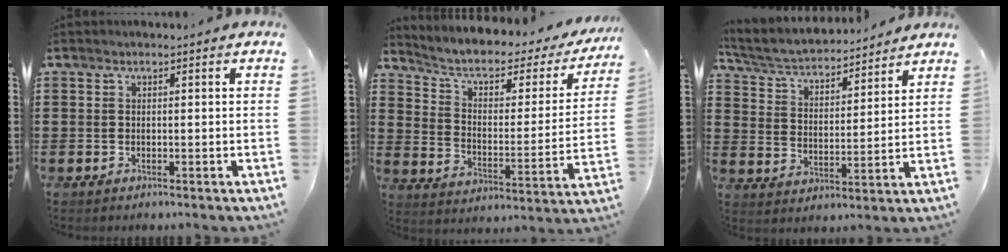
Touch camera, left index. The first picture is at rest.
{"total": 5.2, "force": [3.0, 2.4, 3.5], "torque": [-0.085, -0.016, 0.043]}
{"total": 4.6, "force": [4.3, 0.7, 1.3], "torque": [-0.049, -0.030, 0.070]}